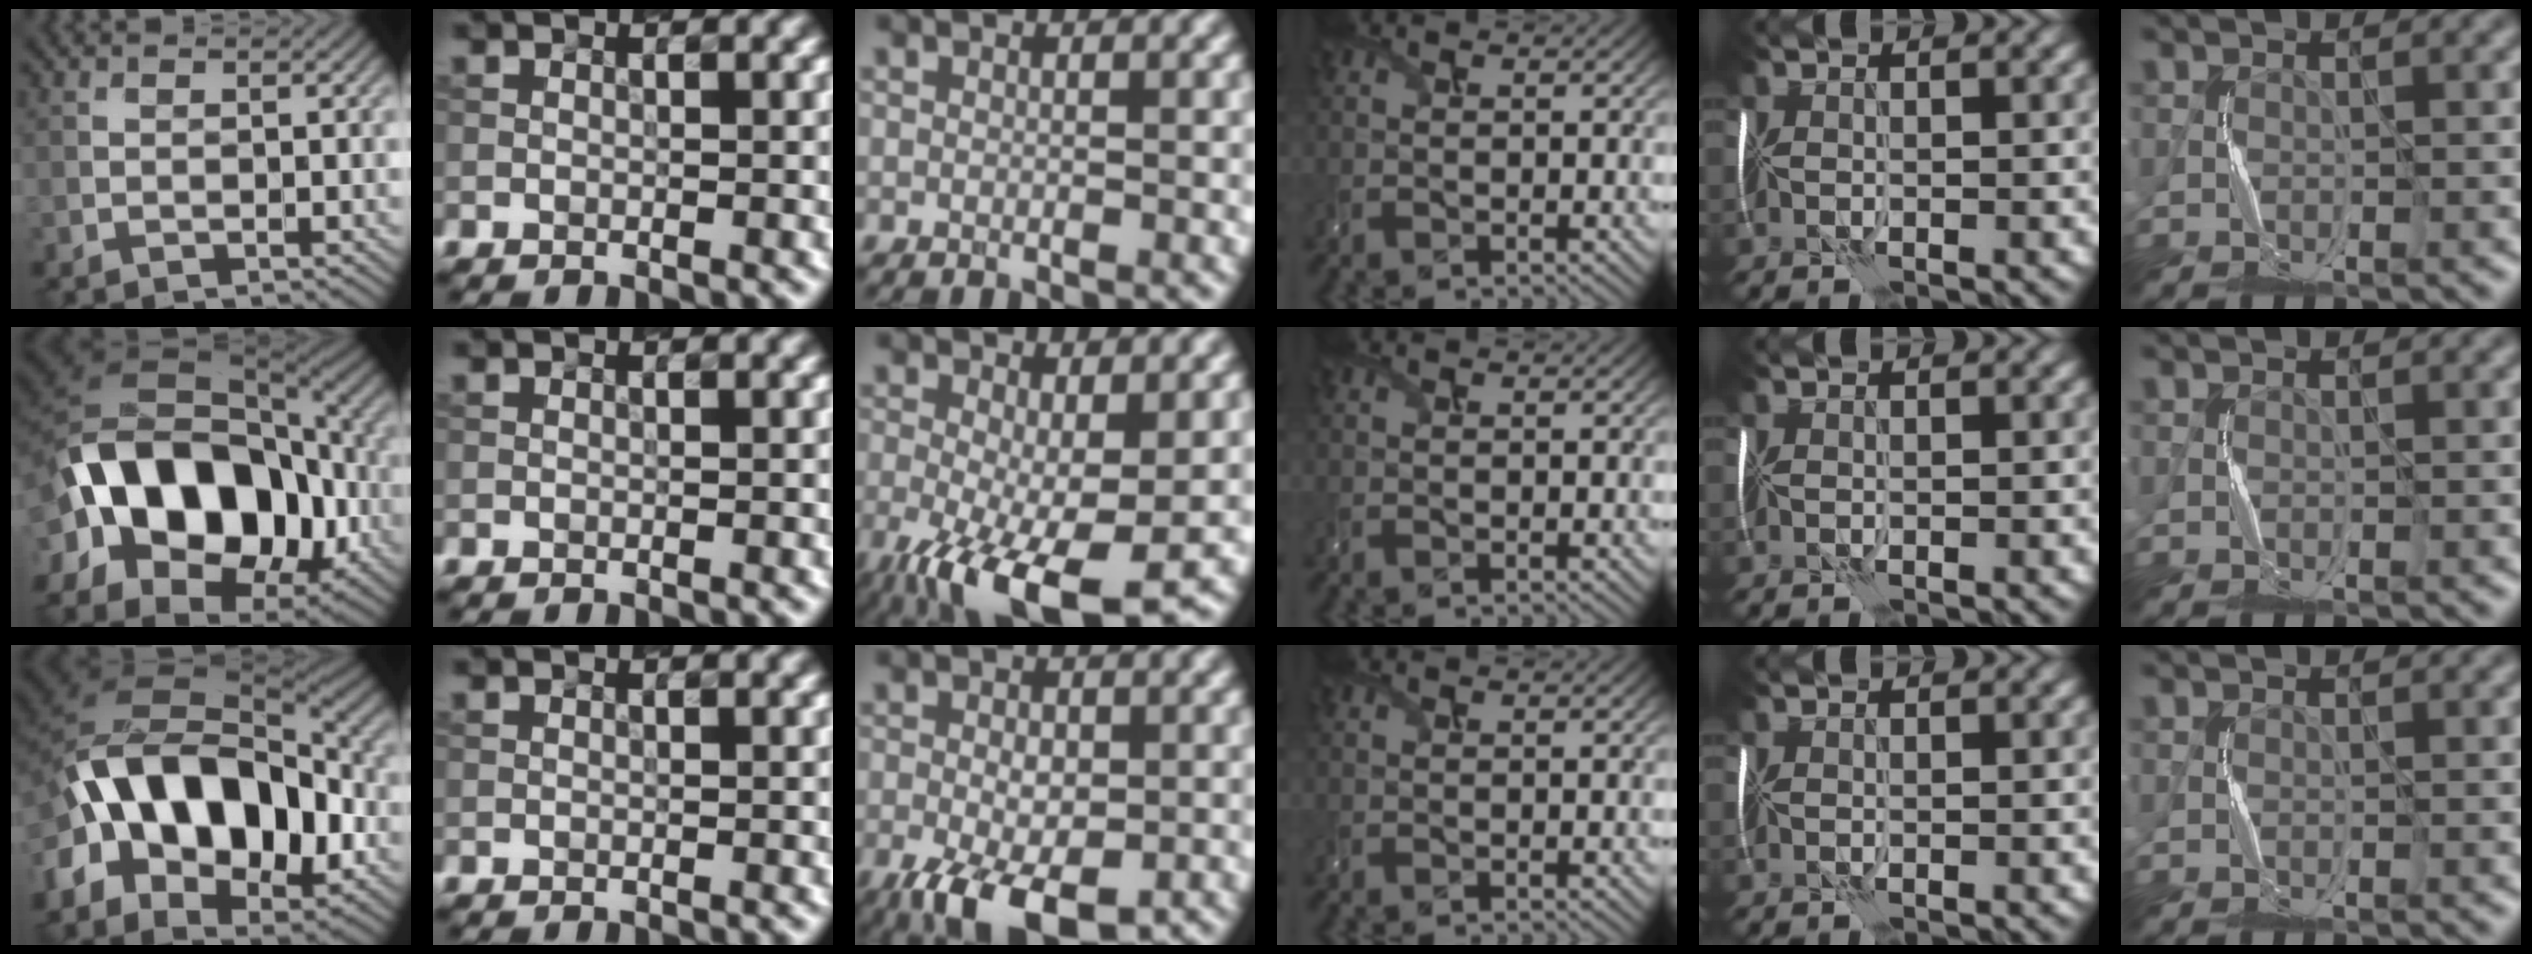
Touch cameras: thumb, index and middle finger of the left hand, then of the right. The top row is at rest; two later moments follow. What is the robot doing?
{"motion": "shake", "object": "handbell"}